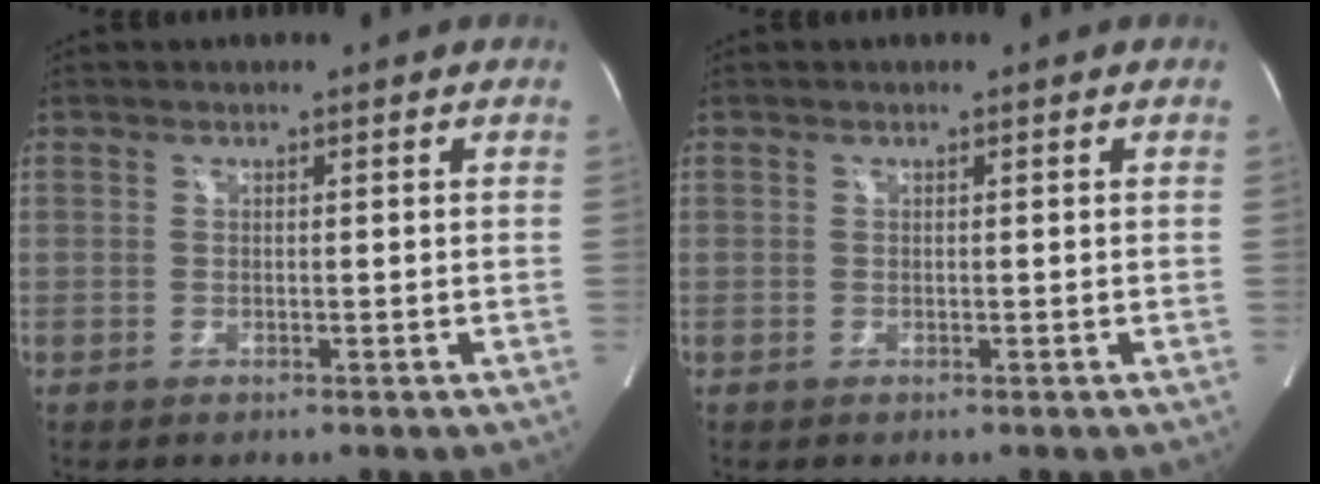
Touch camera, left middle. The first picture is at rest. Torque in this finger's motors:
{"motor_torque": [-0.11, 0.04, 0.07, -0.01]}